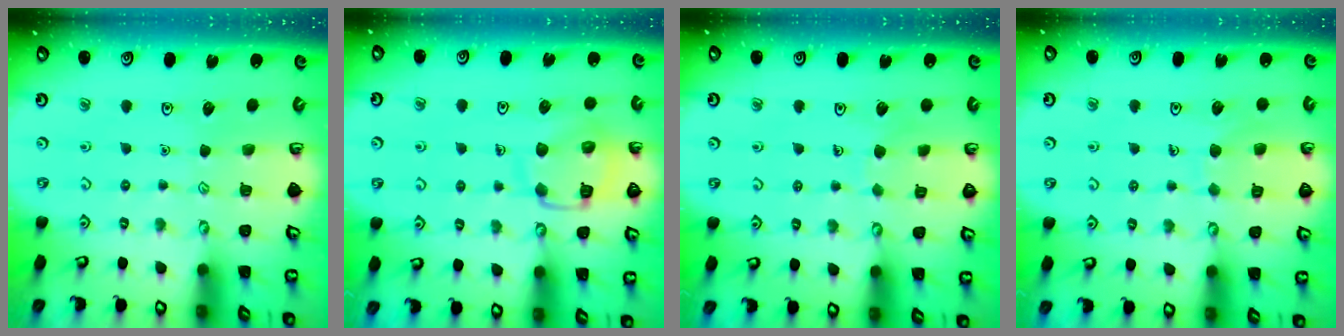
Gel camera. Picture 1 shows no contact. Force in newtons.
{"total": 13.7, "press": 13.6, "slide": 1.3}
{"total": 4.0, "press": 4.0, "slide": 0.3}
{"total": 6.7, "press": 6.7, "slide": 0.4}